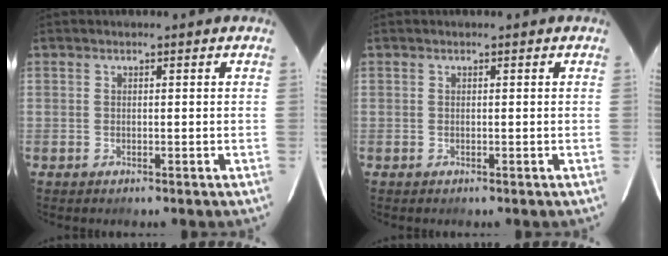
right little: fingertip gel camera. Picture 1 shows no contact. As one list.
[{"total": 0.0}]